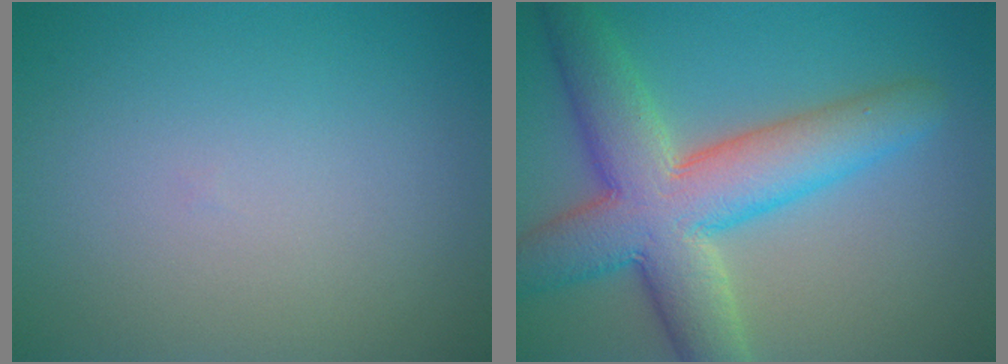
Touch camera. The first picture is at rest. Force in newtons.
{"total": 9.7, "press": 9.7, "slide": 0.2}